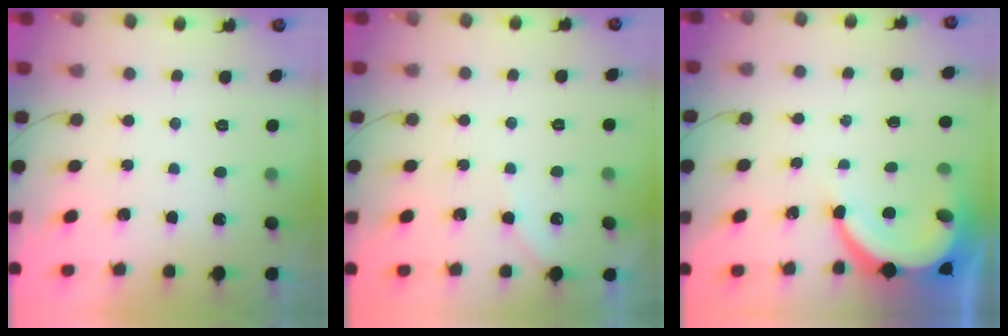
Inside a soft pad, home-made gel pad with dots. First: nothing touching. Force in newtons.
{"total": 3.6, "press": 3.5, "slide": 0.4}
{"total": 9.5, "press": 9.4, "slide": 1.4}